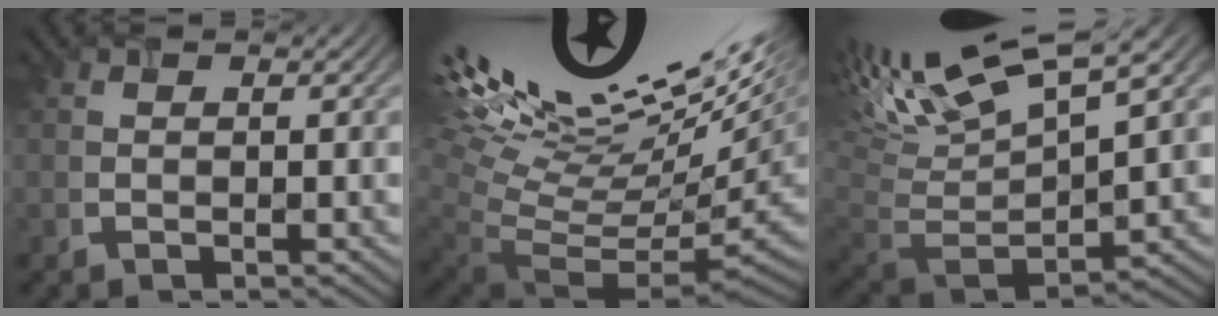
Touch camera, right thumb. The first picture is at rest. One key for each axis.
{"total": 16.6, "fx": 6.4, "fy": 5.2, "fz": 14.4, "tx": -0.216, "ty": 0.041, "tz": 0.132}
{"total": 13.5, "fx": 6.6, "fy": 4.7, "fz": 10.8, "tx": -0.241, "ty": 0.016, "tz": 0.114}